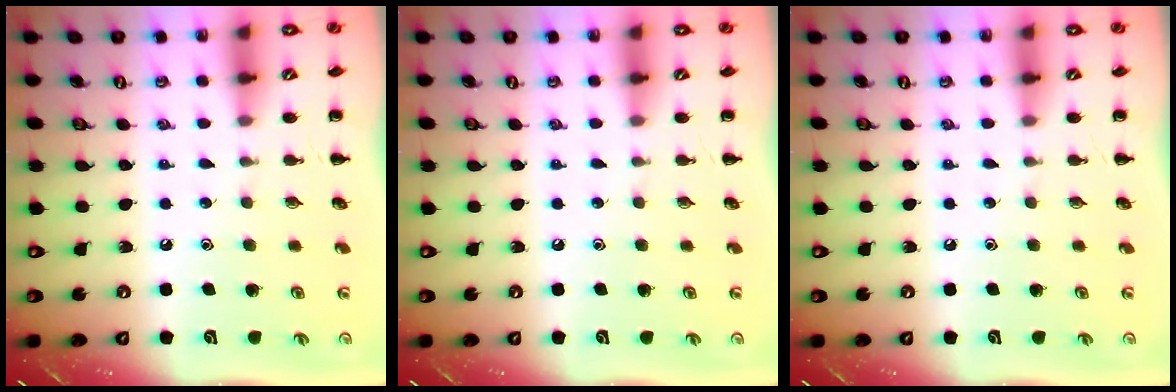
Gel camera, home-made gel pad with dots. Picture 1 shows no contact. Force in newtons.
{"total": 0.0}
{"total": 0.0}